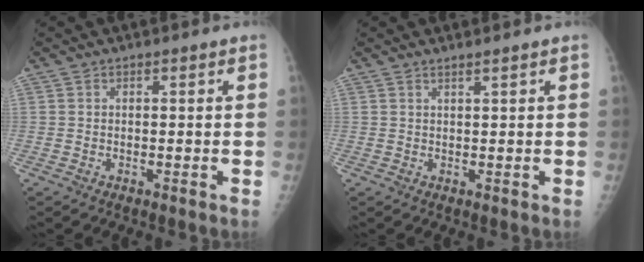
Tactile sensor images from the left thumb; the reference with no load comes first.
{"total": 1.0, "force": [0.8, -0.5, 0.3], "torque": [-0.011, -0.007, 0.019]}